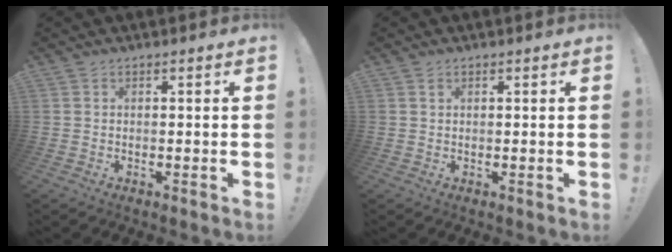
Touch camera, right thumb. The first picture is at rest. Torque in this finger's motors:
{"motor_torque": [-0.05, -0.03, -0.23, 0.27, -0.04]}